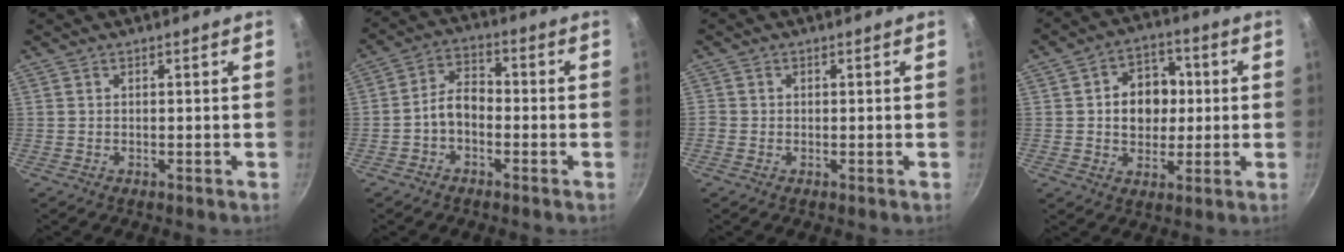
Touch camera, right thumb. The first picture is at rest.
{"total": 6.2, "force": [-1.9, 4.2, 4.2], "torque": [-0.060, 0.034, -0.044]}
{"total": 1.0, "force": [-0.3, 0.9, 0.3], "torque": [-0.005, 0.002, -0.007]}
{"total": 10.7, "force": [0.9, 8.5, 6.4], "torque": [-0.053, 0.010, 0.009]}